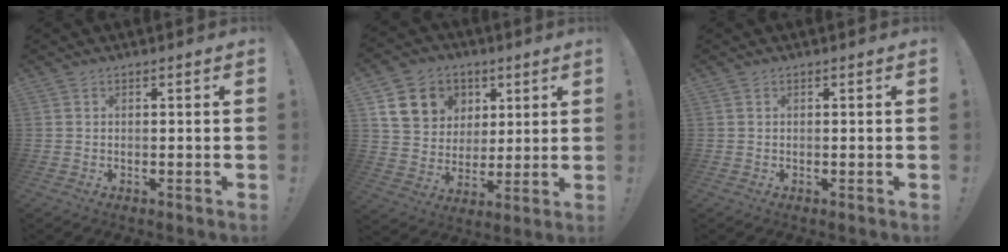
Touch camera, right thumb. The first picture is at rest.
{"total": 13.8, "force": [5.5, 11.8, 4.7], "torque": [-0.066, -0.021, 0.121]}
{"total": 0.0}